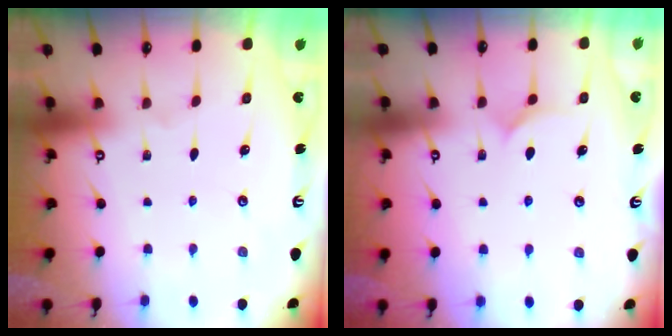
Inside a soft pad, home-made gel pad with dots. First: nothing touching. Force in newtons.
{"total": 6.6, "press": 6.6, "slide": 0.3}